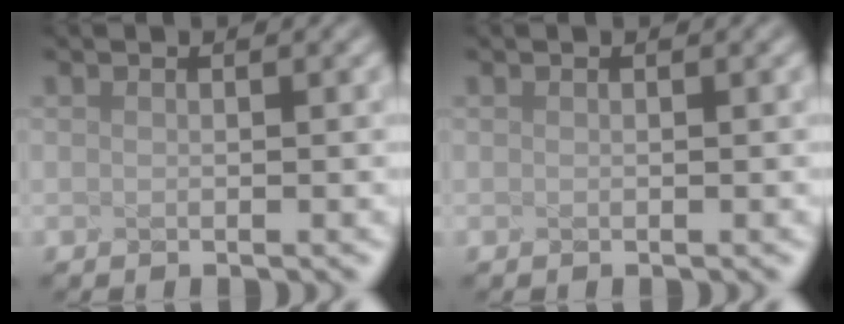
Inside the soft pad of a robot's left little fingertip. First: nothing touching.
{"total": 0.0}